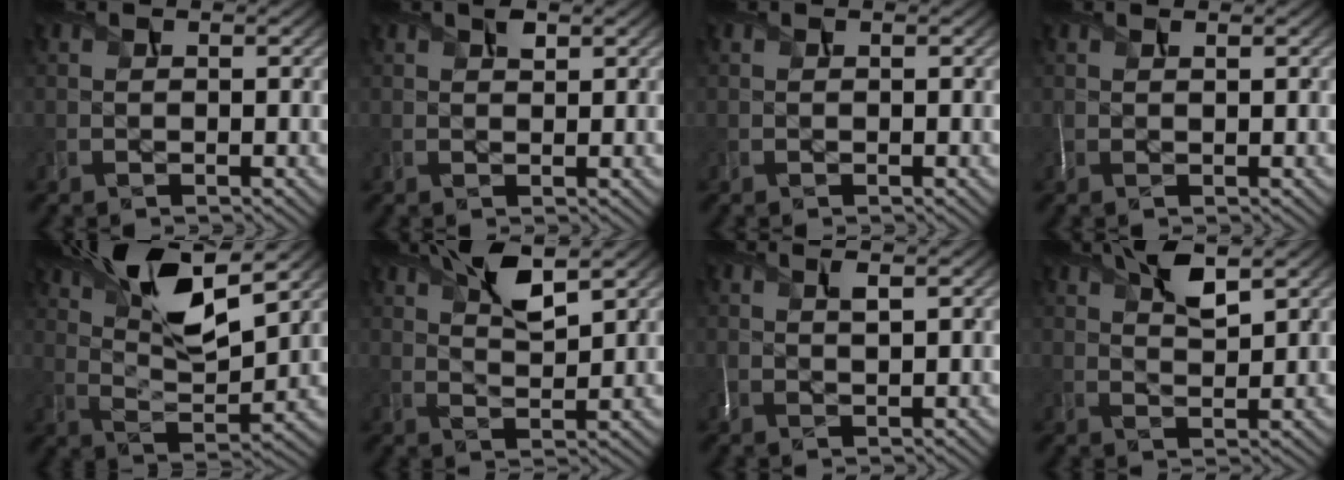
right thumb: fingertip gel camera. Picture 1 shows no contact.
{"total": 1.2, "force": [0.7, 0.5, 0.8], "torque": [-0.019, 0.000, 0.014]}
{"total": 0.0}
{"total": 1.0, "force": [0.5, 0.3, 0.8], "torque": [-0.022, 0.003, 0.009]}
{"total": 14.2, "force": [8.3, 4.5, 10.6], "torque": [-0.207, 0.009, 0.147]}
{"total": 7.1, "force": [4.2, 2.1, 5.3], "torque": [-0.109, 0.007, 0.082]}
{"total": 2.2, "force": [1.0, 0.4, 1.9], "torque": [-0.045, 0.005, 0.020]}
{"total": 5.4, "force": [3.2, 1.6, 4.0], "torque": [-0.086, 0.006, 0.062]}